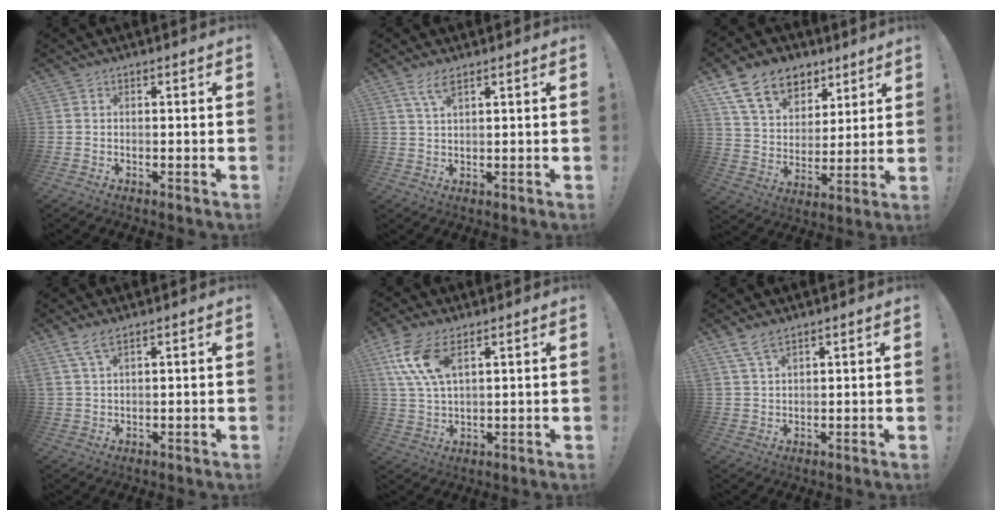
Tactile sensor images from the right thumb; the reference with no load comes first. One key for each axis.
{"total": 4.3, "fx": 2.7, "fy": 0.9, "fz": 3.2, "tx": -0.061, "ty": -0.005, "tz": 0.046}
{"total": 16.6, "fx": 9.7, "fy": 11.3, "fz": 7.3, "tx": -0.111, "ty": -0.054, "tz": 0.186}
{"total": 5.4, "fx": 3.7, "fy": 1.3, "fz": 3.6, "tx": -0.076, "ty": -0.010, "tz": 0.072}
{"total": 12.0, "fx": 5.9, "fy": 5.8, "fz": 8.7, "tx": -0.180, "ty": -0.010, "tz": 0.113}
{"total": 5.5, "fx": 4.3, "fy": 1.9, "fz": 2.8, "tx": -0.057, "ty": -0.016, "tz": 0.082}